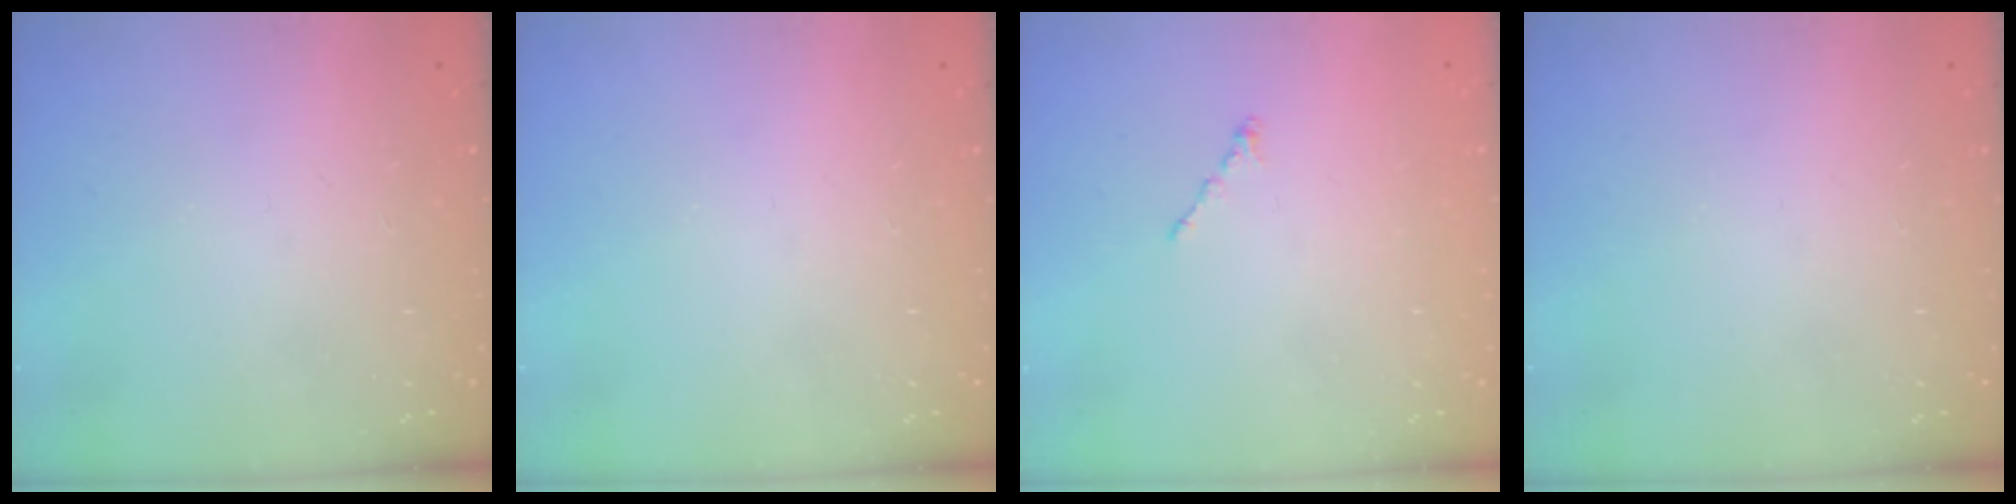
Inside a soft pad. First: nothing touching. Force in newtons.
{"total": 0.0}
{"total": 0.0}
{"total": 0.0}